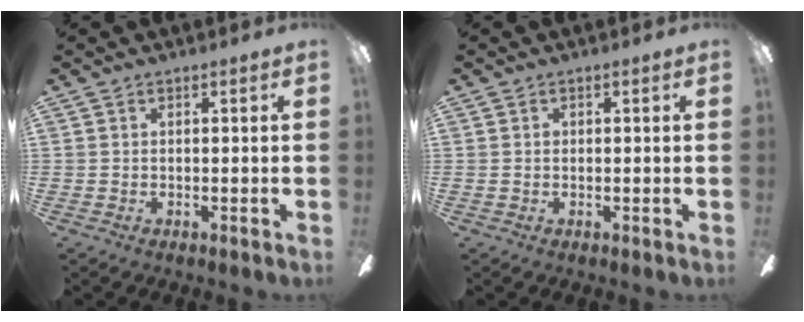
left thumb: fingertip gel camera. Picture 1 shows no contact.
{"total": 0.6, "force": [0.2, 0.5, 0.2], "torque": [-0.003, 0.004, 0.002]}